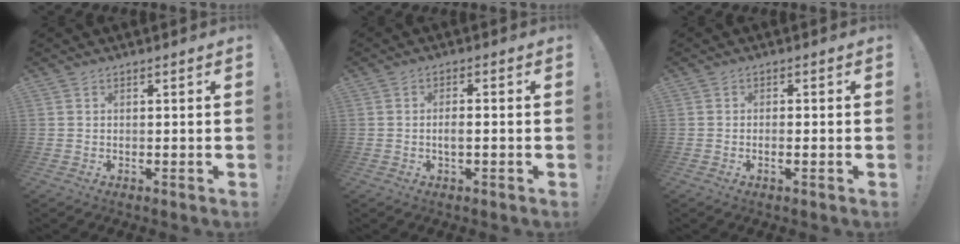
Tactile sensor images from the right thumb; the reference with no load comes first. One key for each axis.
{"total": 2.9, "fx": -0.9, "fy": 0.7, "fz": 2.7, "tx": -0.060, "ty": 0.002, "tz": -0.020}
{"total": 1.8, "fx": -0.7, "fy": 0.2, "fz": 1.7, "tx": -0.027, "ty": 0.001, "tz": -0.014}